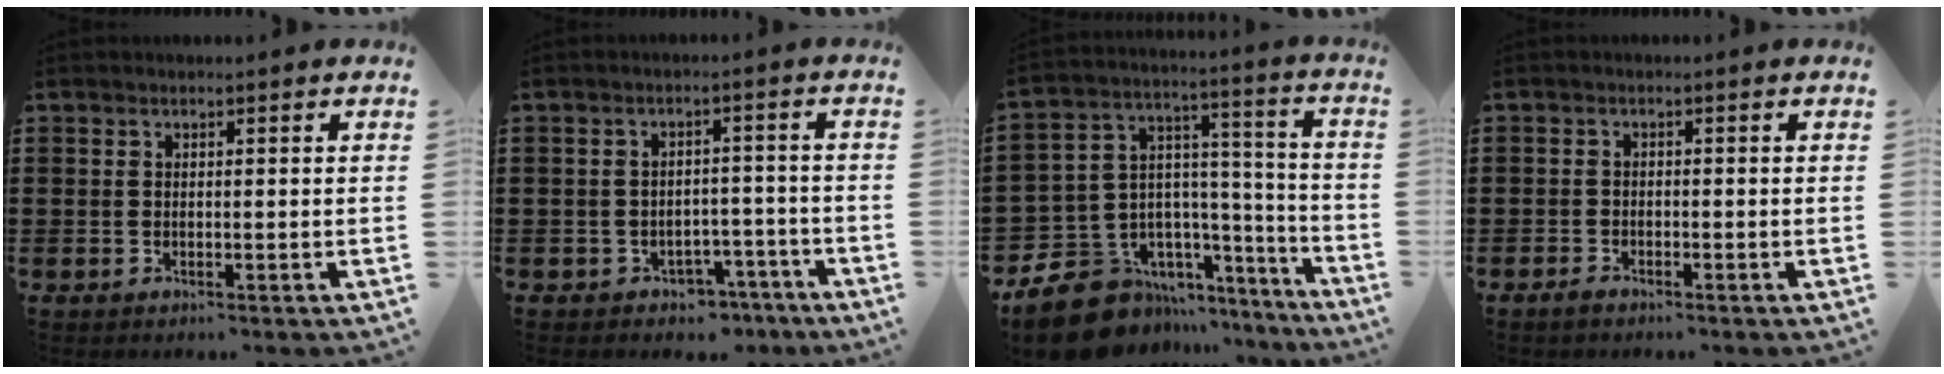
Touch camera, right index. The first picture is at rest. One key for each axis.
{"total": 2.9, "fx": -2.5, "fy": 1.5, "fz": 0.5, "tx": -0.017, "ty": 0.006, "tz": -0.051}
{"total": 11.7, "fx": -8.6, "fy": 7.3, "fz": 2.9, "tx": -0.086, "ty": 0.013, "tz": -0.159}
{"total": 1.1, "fx": -1.0, "fy": 0.4, "fz": 0.2, "tx": -0.007, "ty": -0.001, "tz": -0.020}